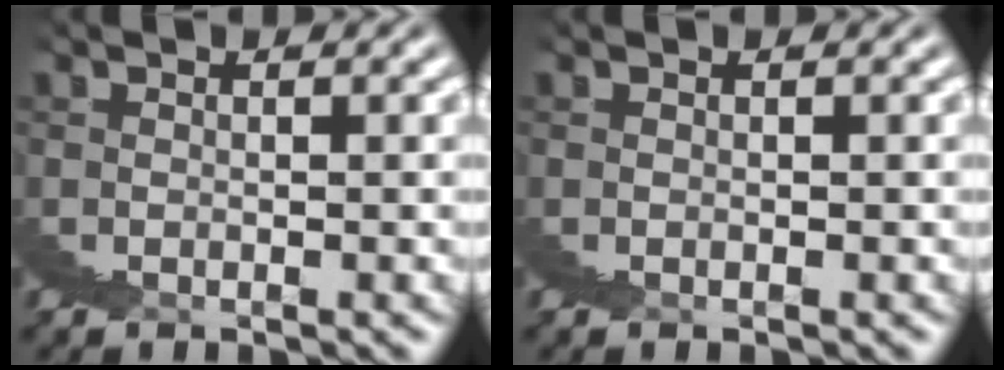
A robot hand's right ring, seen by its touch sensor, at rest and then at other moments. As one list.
[{"total": 0.0}]